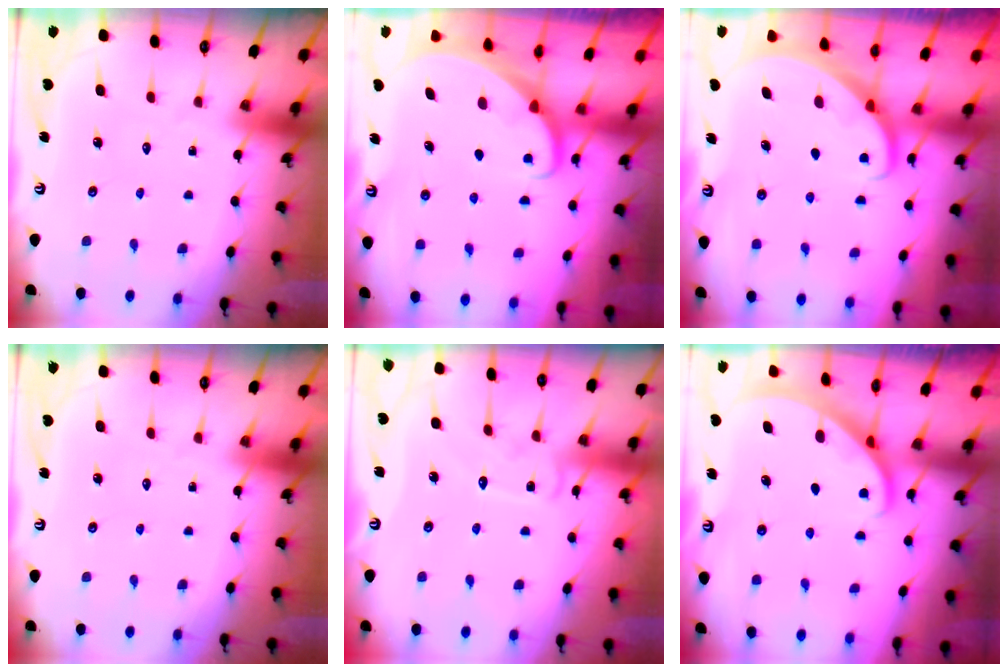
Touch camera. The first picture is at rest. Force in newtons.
{"total": 1.8, "press": 1.8, "slide": 0.0}
{"total": 2.3, "press": 2.3, "slide": 0.1}
{"total": 0.0}
{"total": 8.0, "press": 7.9, "slide": 0.7}
{"total": 2.3, "press": 2.3, "slide": 0.1}